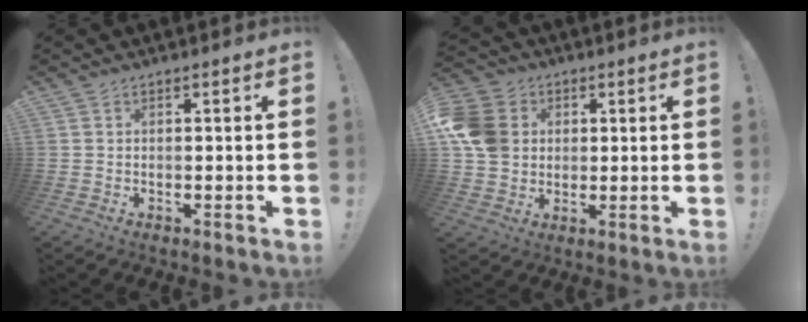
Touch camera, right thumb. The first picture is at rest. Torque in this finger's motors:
{"motor_torque": [-0.56, 1.11, 1.30, -0.15, 0.43]}